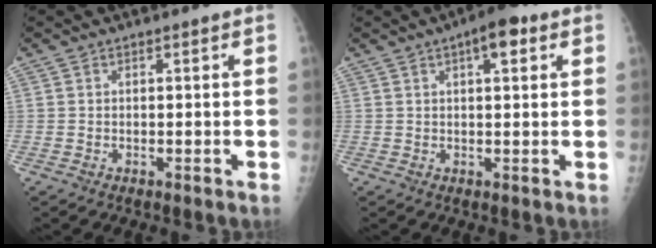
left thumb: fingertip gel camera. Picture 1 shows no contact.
{"total": 5.7, "force": [2.5, 2.1, 4.7], "torque": [-0.052, 0.003, 0.027]}